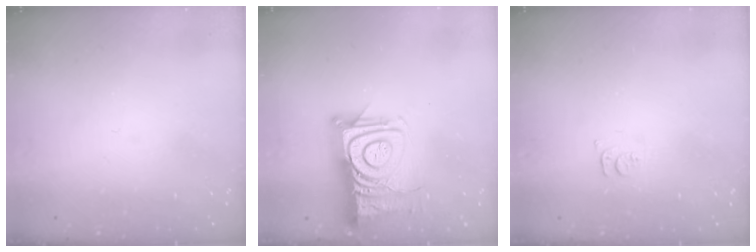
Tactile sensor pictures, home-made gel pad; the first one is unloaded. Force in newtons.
{"total": 15.1, "press": 15.1, "slide": 1.1}
{"total": 4.1, "press": 4.1, "slide": 0.6}